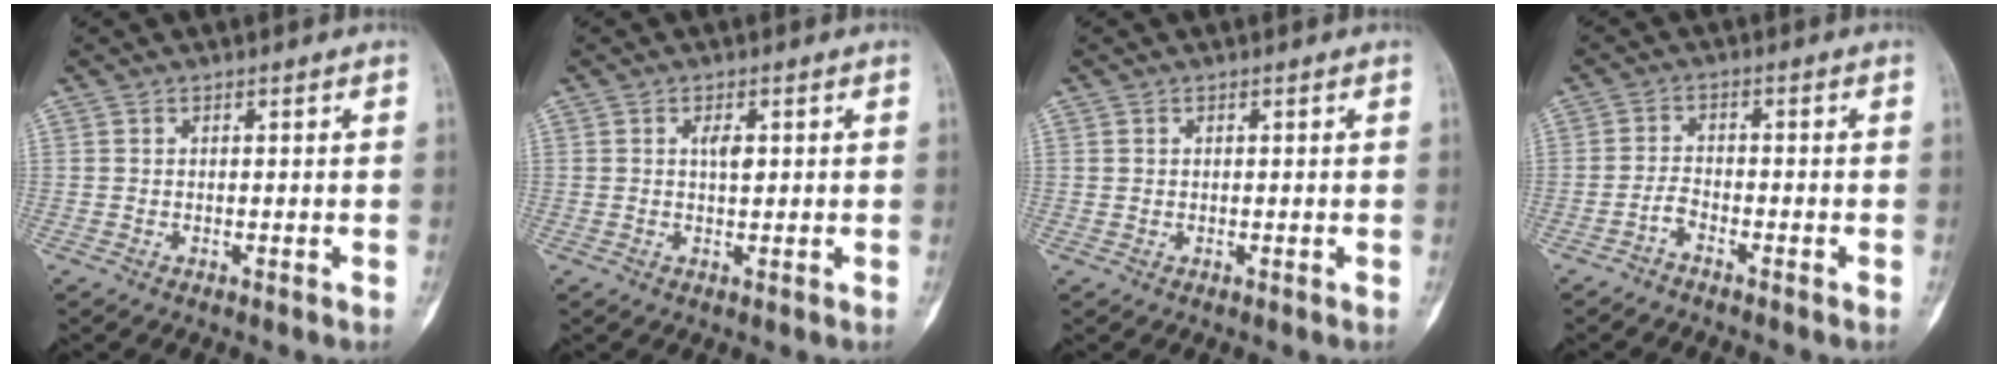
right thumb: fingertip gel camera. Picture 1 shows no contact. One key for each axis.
{"total": 2.2, "fx": 0.6, "fy": 1.0, "fz": 1.8, "tx": -0.026, "ty": 0.001, "tz": 0.009}
{"total": 0.5, "fx": 0.1, "fy": 0.5, "fz": 0.1, "tx": -0.001, "ty": 0.002, "tz": 0.004}
{"total": 2.2, "fx": -1.8, "fy": 0.7, "fz": 1.0, "tx": -0.020, "ty": 0.017, "tz": -0.038}